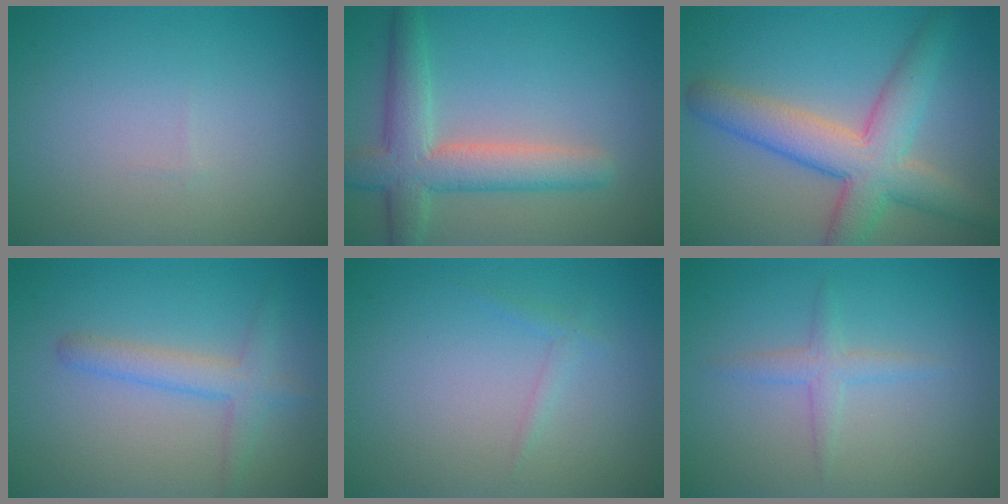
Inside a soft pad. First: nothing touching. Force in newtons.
{"total": 5.7, "press": 5.7, "slide": 0.4}
{"total": 7.2, "press": 7.2, "slide": 0.4}
{"total": 2.8, "press": 2.8, "slide": 0.2}
{"total": 0.9, "press": 0.9, "slide": 0.1}
{"total": 1.7, "press": 1.7, "slide": 0.1}